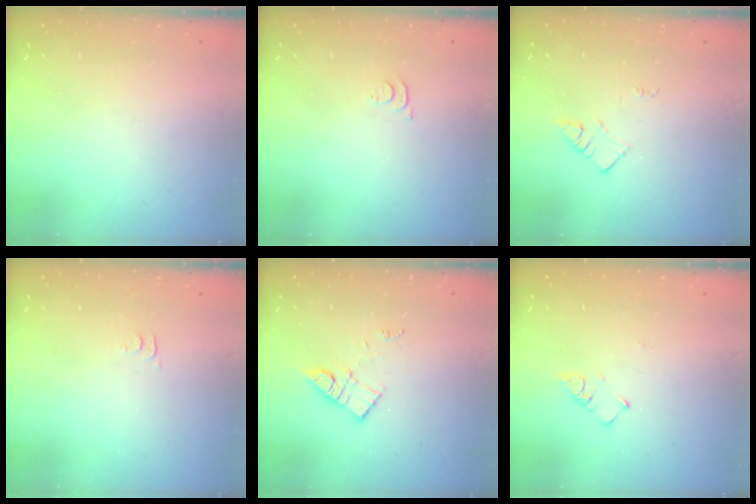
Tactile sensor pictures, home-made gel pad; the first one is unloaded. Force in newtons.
{"total": 3.7, "press": 3.6, "slide": 0.4}
{"total": 2.1, "press": 2.1, "slide": 0.3}
{"total": 3.4, "press": 3.4, "slide": 0.5}
{"total": 10.4, "press": 10.4, "slide": 0.6}
{"total": 3.5, "press": 3.5, "slide": 0.4}